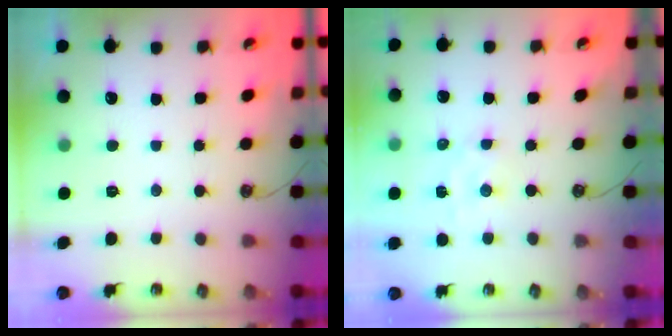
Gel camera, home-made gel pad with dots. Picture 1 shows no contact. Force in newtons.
{"total": 2.0, "press": 2.0, "slide": 0.3}